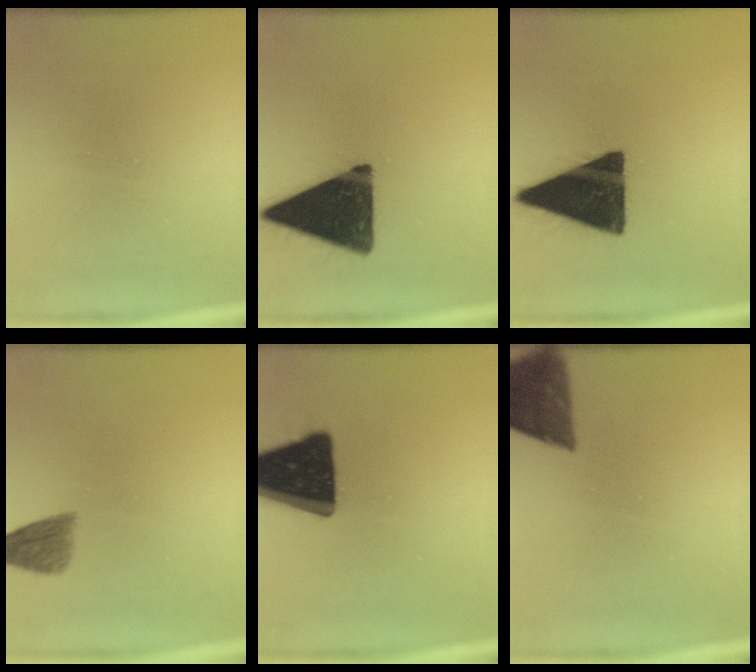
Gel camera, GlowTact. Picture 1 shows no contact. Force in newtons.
{"total": 16.1}
{"total": 16.6}
{"total": 4.3}
{"total": 19.3}
{"total": 10.6}